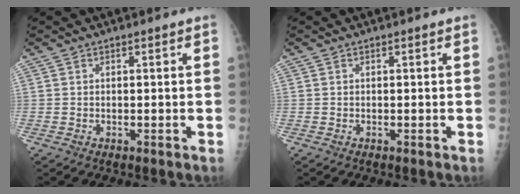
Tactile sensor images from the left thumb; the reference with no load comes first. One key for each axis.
{"total": 0.0}